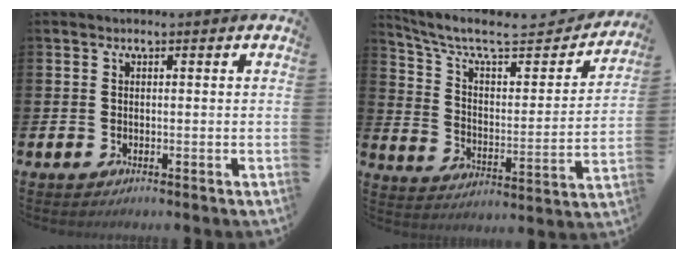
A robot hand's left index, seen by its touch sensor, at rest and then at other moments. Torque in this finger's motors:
{"motor_torque": [1.00, -1.14, 0.18, 0.09]}